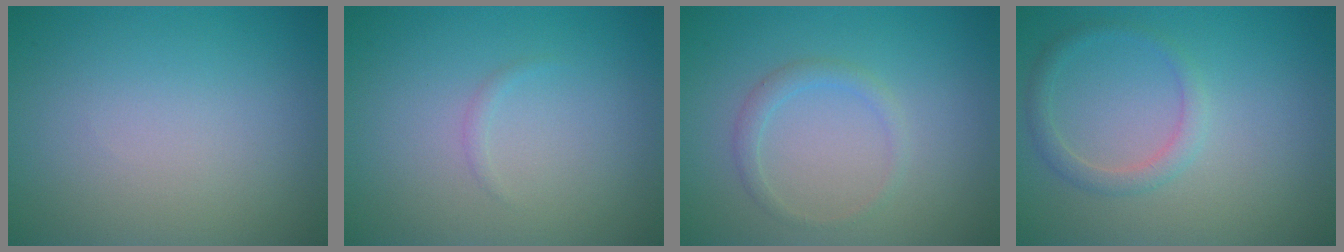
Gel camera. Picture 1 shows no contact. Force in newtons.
{"total": 0.5, "press": 0.5, "slide": 0.0}
{"total": 1.4, "press": 1.4, "slide": 0.1}
{"total": 1.7, "press": 1.7, "slide": 0.1}